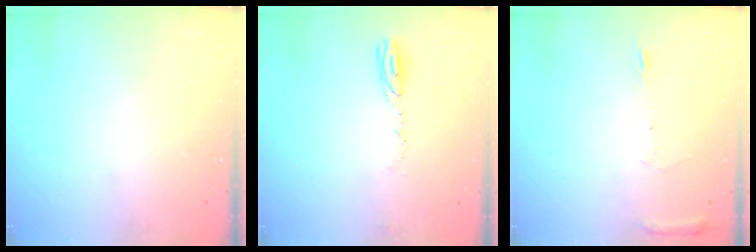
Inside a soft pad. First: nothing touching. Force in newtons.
{"total": 3.6, "press": 3.5, "slide": 0.7}
{"total": 6.9, "press": 6.9, "slide": 0.7}